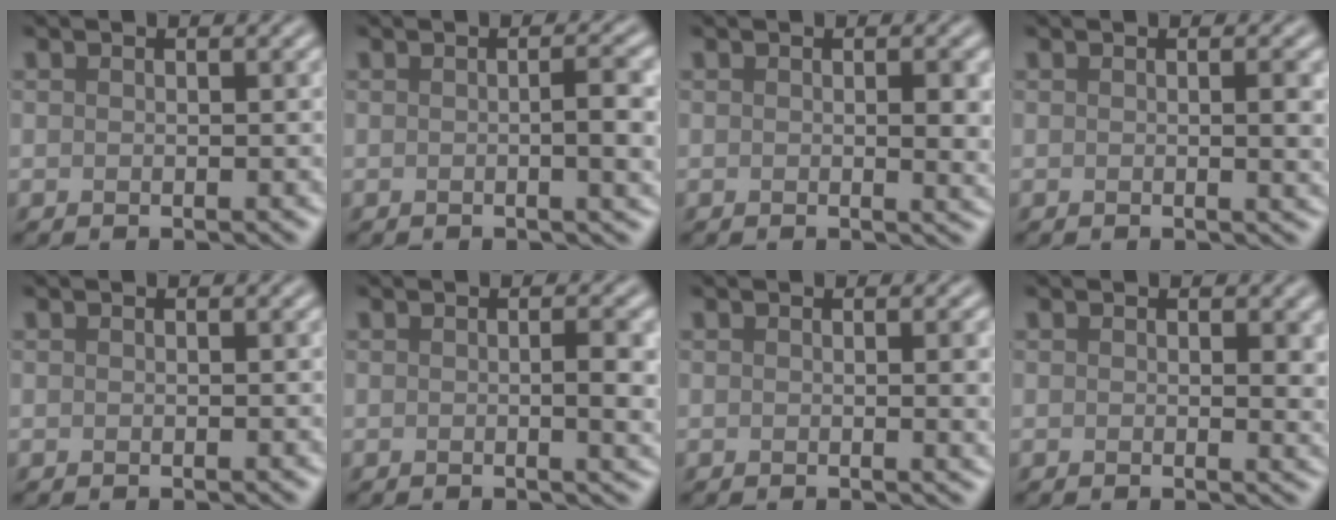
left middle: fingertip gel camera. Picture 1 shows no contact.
{"total": 3.5, "force": [0.0, 0.8, 3.4], "torque": [-0.045, 0.004, -0.003]}
{"total": 2.3, "force": [0.1, 0.5, 2.3], "torque": [-0.029, -0.006, 0.002]}
{"total": 2.1, "force": [0.1, 0.5, 2.0], "torque": [-0.023, -0.001, -0.003]}
{"total": 0.0}
{"total": 3.1, "force": [0.0, 0.8, 3.0], "torque": [-0.038, -0.002, -0.002]}
{"total": 2.8, "force": [0.1, 0.8, 2.7], "torque": [-0.026, 0.000, -0.001]}
{"total": 1.8, "force": [0.4, 0.7, 1.6], "torque": [-0.013, -0.004, 0.005]}